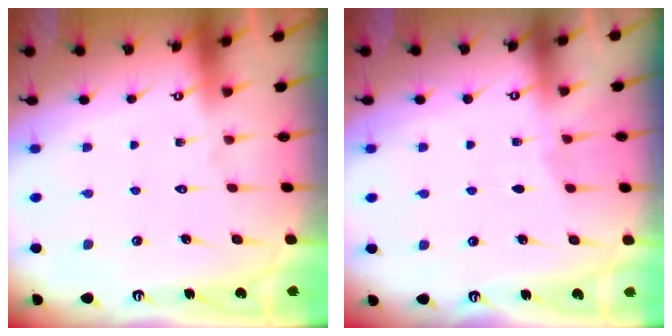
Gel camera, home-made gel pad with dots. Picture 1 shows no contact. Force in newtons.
{"total": 2.5, "press": 2.5, "slide": 0.4}